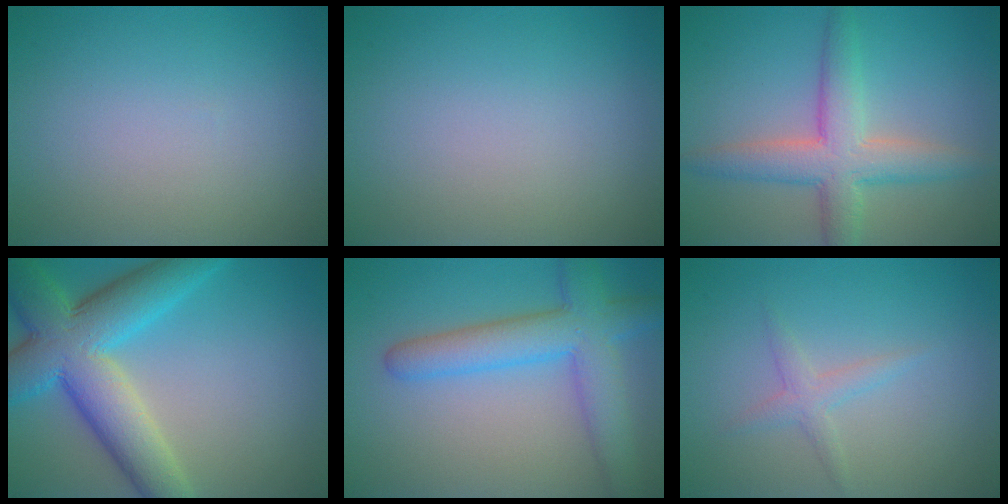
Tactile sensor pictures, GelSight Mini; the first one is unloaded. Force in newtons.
{"total": 0.0}
{"total": 5.3, "press": 5.3, "slide": 0.4}
{"total": 10.2, "press": 10.1, "slide": 0.2}
{"total": 6.2, "press": 6.2, "slide": 0.3}
{"total": 1.6, "press": 1.6, "slide": 0.1}